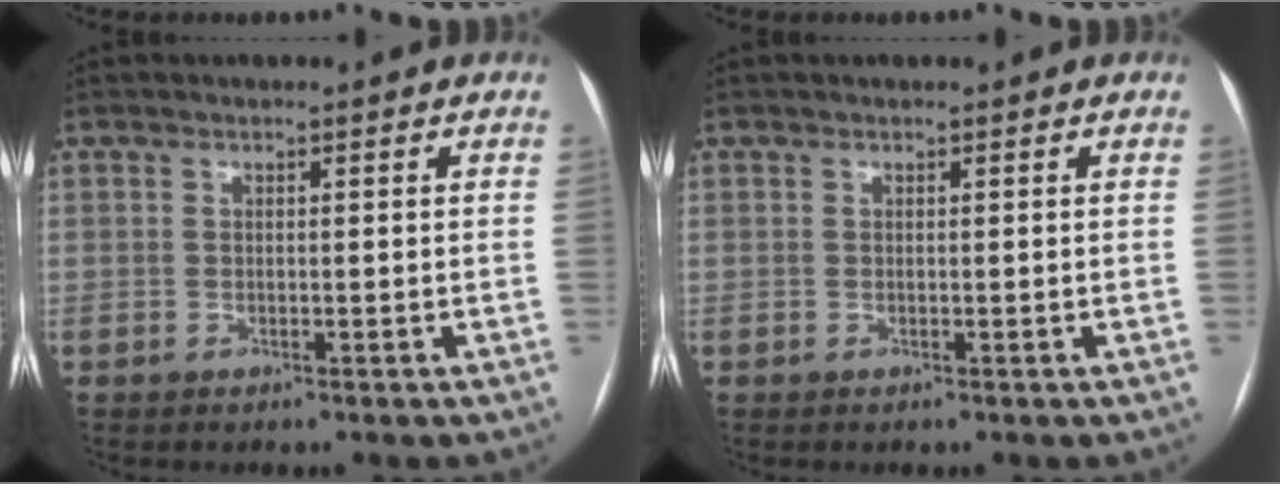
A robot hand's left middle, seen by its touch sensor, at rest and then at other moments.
{"total": 0.0}